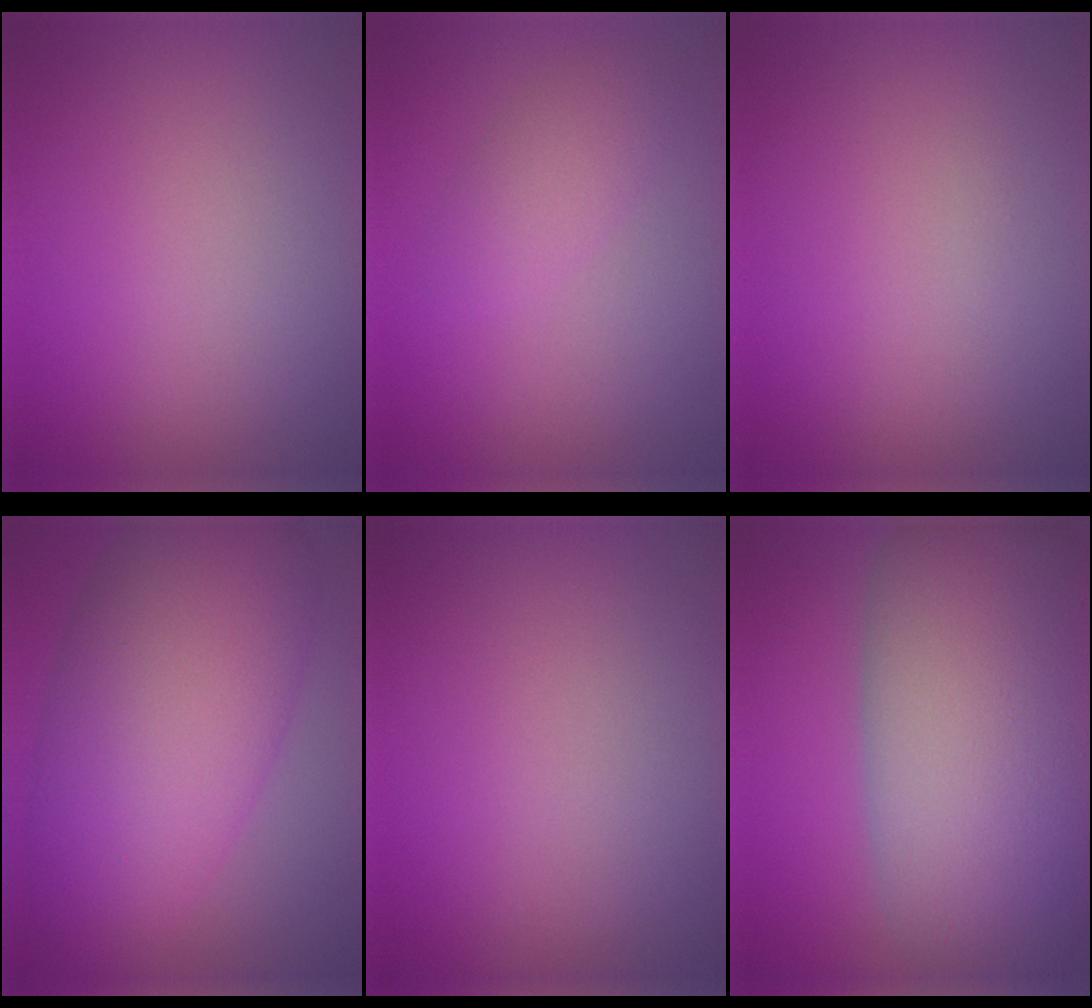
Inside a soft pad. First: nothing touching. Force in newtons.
{"total": 2.2, "press": 2.2, "slide": 0.1}
{"total": 0.0}
{"total": 11.2, "press": 11.2, "slide": 0.3}
{"total": 0.0}
{"total": 15.0, "press": 15.0, "slide": 0.6}